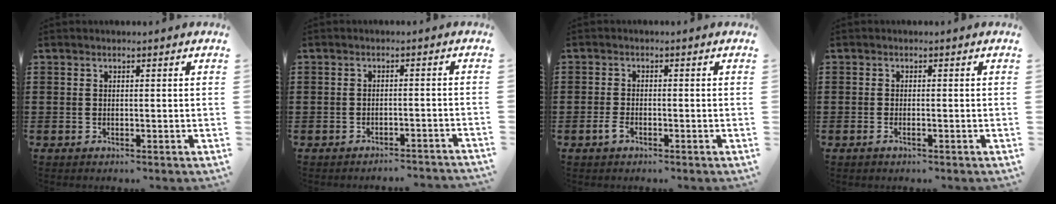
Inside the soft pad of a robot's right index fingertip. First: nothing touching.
{"total": 2.2, "force": [-2.2, 0.1, -0.1], "torque": [-0.004, 0.000, -0.047]}
{"total": 2.0, "force": [-1.2, 0.8, 1.4], "torque": [-0.042, -0.007, -0.026]}
{"total": 0.7, "force": [-0.4, 0.0, 0.6], "torque": [-0.013, -0.007, -0.005]}